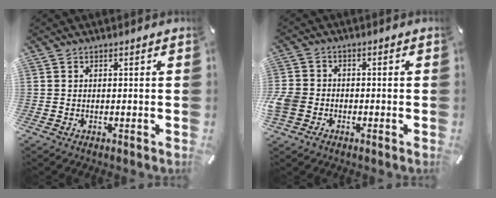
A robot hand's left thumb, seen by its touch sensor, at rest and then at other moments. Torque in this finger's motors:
{"motor_torque": [2.00, 2.78, 1.22, -0.24, 0.93]}